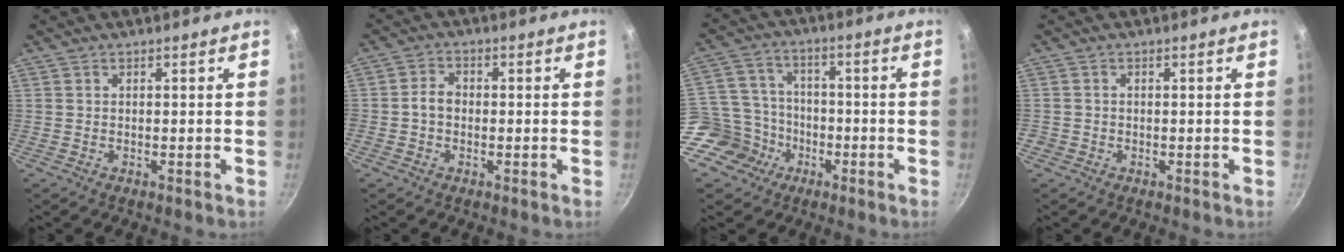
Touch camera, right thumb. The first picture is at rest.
{"total": 3.3, "force": [-0.6, 2.6, 1.9], "torque": [-0.022, 0.017, -0.016]}
{"total": 11.6, "force": [-5.6, 9.6, 3.3], "torque": [-0.036, 0.051, -0.105]}
{"total": 1.2, "force": [-0.6, 1.0, 0.2], "torque": [-0.004, 0.002, -0.010]}